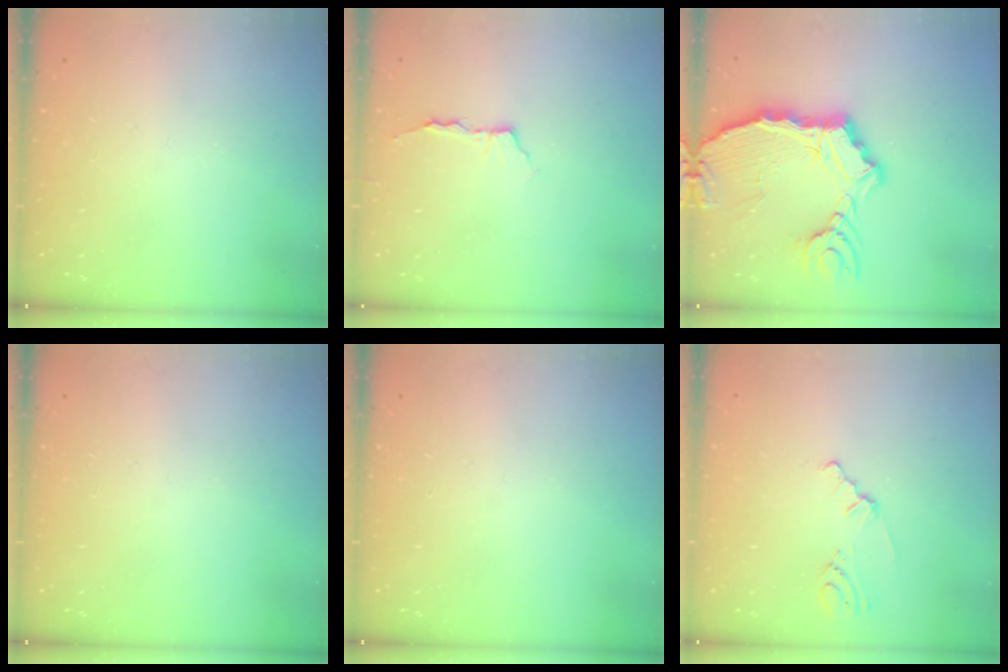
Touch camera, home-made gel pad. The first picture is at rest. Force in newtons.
{"total": 3.5, "press": 3.5, "slide": 0.5}
{"total": 16.2, "press": 16.0, "slide": 2.0}
{"total": 0.0}
{"total": 0.0}
{"total": 1.5, "press": 1.4, "slide": 0.7}